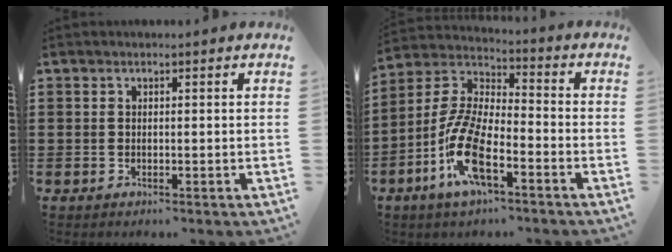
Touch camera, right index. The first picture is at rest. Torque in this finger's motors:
{"motor_torque": [1.61, 0.53, 1.05, 0.21]}